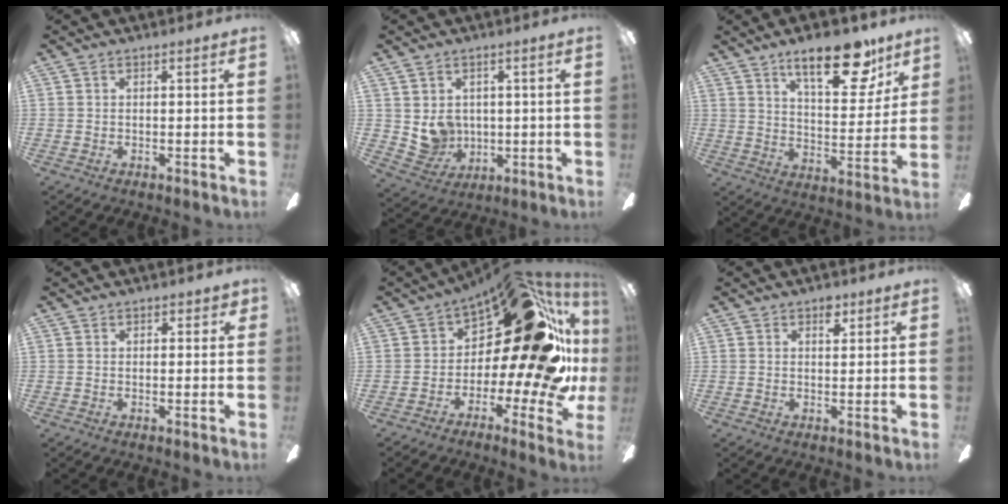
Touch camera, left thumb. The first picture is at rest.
{"total": 6.7, "force": [2.7, 5.8, 2.0], "torque": [-0.042, -0.015, 0.057]}
{"total": 18.6, "force": [12.6, 7.1, 11.7], "torque": [-0.168, -0.068, 0.204]}
{"total": 1.5, "force": [0.9, 1.0, 0.8], "torque": [-0.009, 0.000, 0.014]}
{"total": 25.8, "force": [7.5, 10.6, 22.3], "torque": [-0.281, -0.073, 0.129]}
{"total": 3.4, "force": [2.2, 1.8, 1.8], "torque": [-0.008, -0.009, 0.033]}